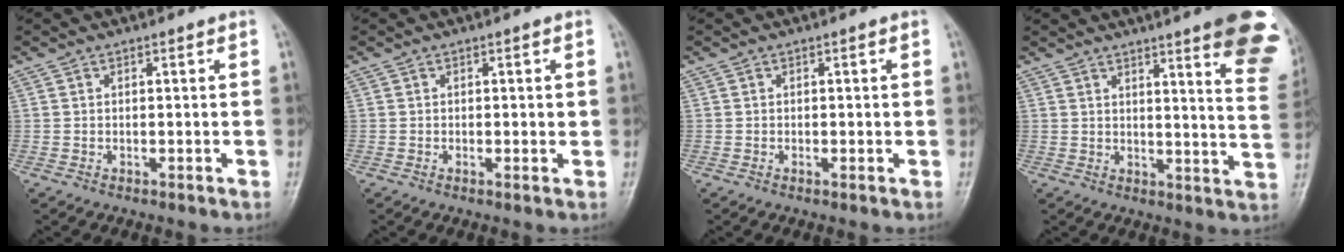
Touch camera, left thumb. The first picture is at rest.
{"total": 1.4, "force": [0.0, 0.6, 1.3], "torque": [-0.015, -0.002, -0.002]}
{"total": 0.9, "force": [-0.1, 0.4, 0.8], "torque": [-0.012, 0.002, -0.003]}
{"total": 17.8, "force": [10.8, 2.6, 14.0], "torque": [-0.148, -0.051, 0.116]}